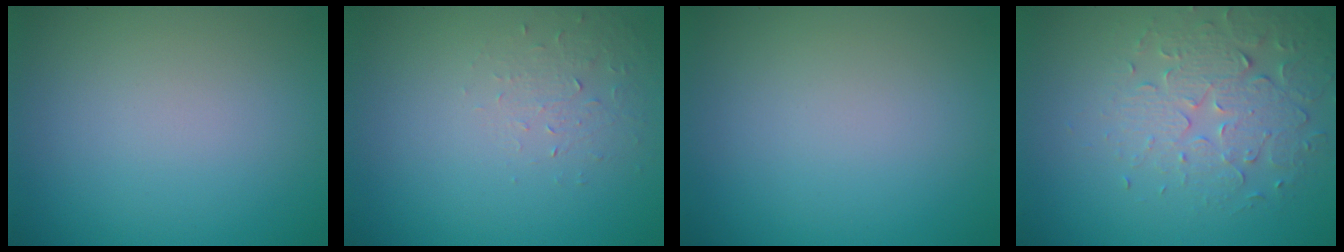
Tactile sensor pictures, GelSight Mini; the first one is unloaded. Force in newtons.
{"total": 1.3, "press": 0.6, "slide": 1.2}
{"total": 0.0}
{"total": 3.8, "press": 3.4, "slide": 1.6}